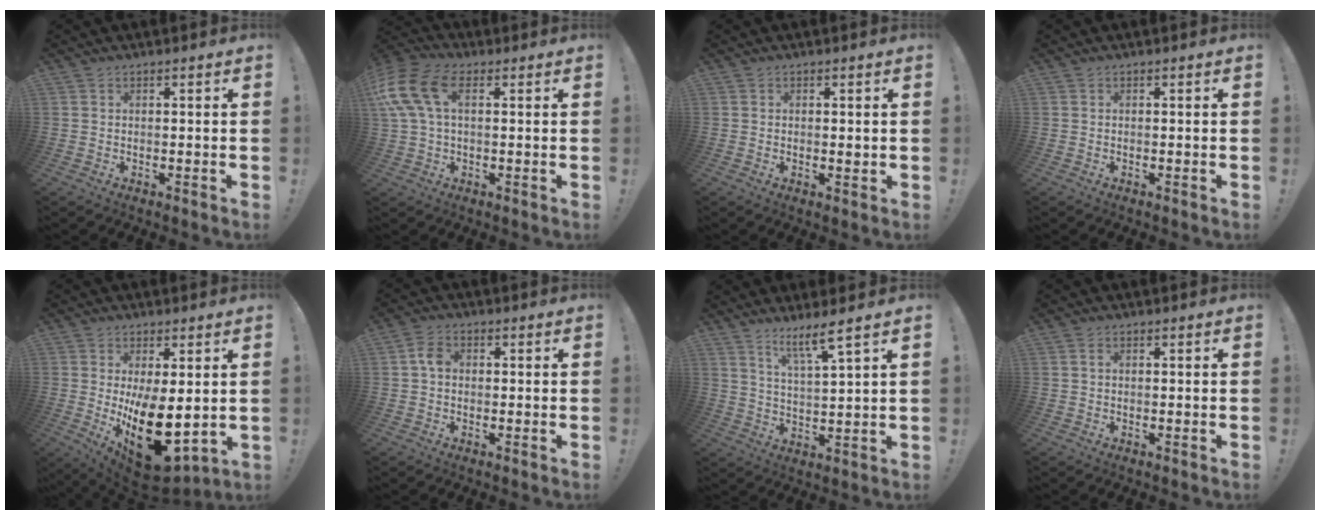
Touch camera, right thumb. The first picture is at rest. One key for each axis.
{"total": 14.6, "fx": 4.0, "fy": 8.8, "fz": 11.0, "tx": -0.234, "ty": 0.001, "tz": 0.077}
{"total": 0.9, "fx": 0.2, "fy": 0.5, "fz": 0.7, "tx": -0.010, "ty": -0.001, "tz": 0.003}
{"total": 0.0}
{"total": 18.0, "fx": -1.3, "fy": 9.7, "fz": 15.2, "tx": -0.212, "ty": -0.018, "tz": 0.004}
{"total": 4.1, "fx": 0.1, "fy": 2.9, "fz": 3.0, "tx": -0.051, "ty": 0.012, "tz": 0.001}
{"total": 8.1, "fx": 5.9, "fy": 0.3, "fz": 5.5, "tx": -0.090, "ty": -0.034, "tz": 0.098}
{"total": 0.7, "fx": 0.2, "fy": 0.3, "fz": 0.6, "tx": -0.016, "ty": 0.004, "tz": 0.003}